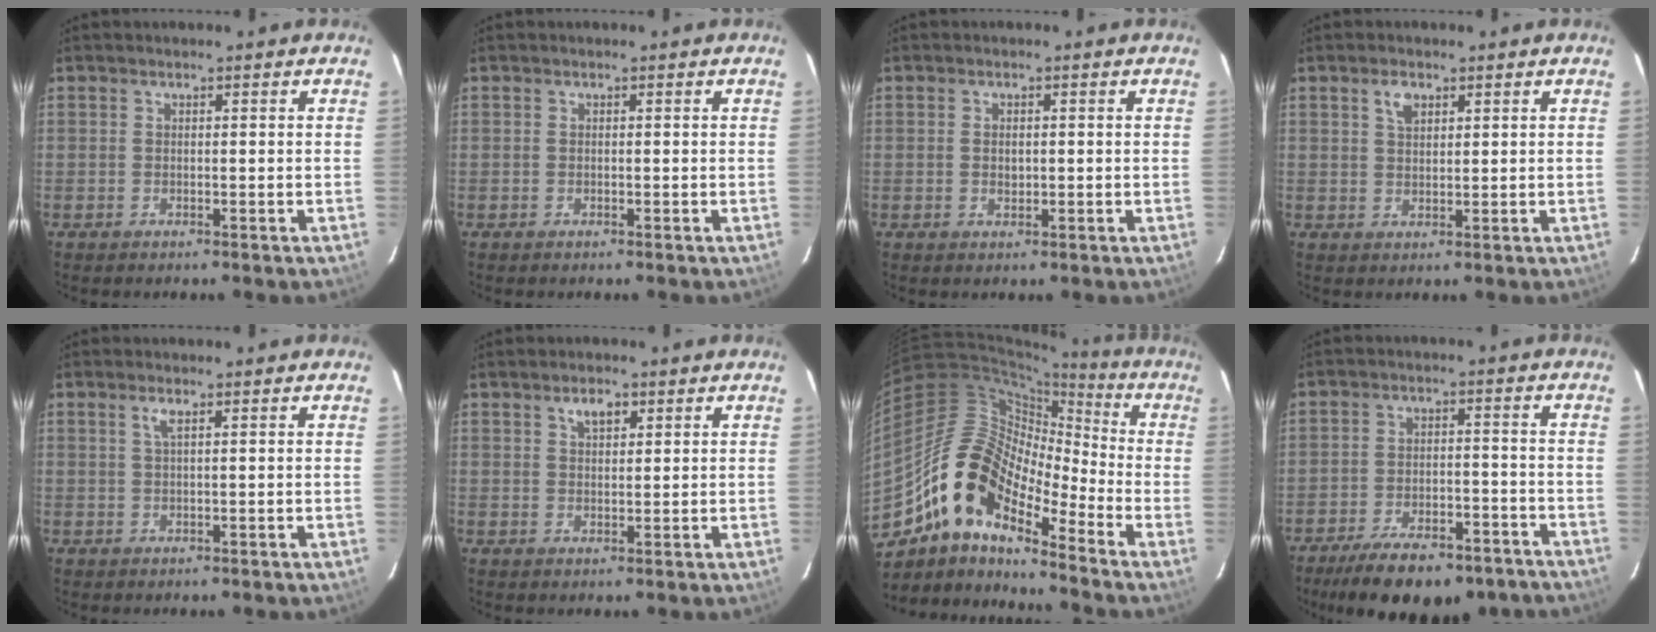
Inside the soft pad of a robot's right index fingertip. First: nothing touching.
{"total": 0.0}
{"total": 1.8, "force": [0.0, 1.3, 1.3], "torque": [-0.021, 0.002, 0.000]}
{"total": 3.1, "force": [1.6, 1.8, 1.9], "torque": [-0.033, 0.008, 0.031]}
{"total": 1.5, "force": [0.7, 0.1, 1.4], "torque": [-0.028, 0.003, 0.013]}
{"total": 2.8, "force": [1.6, 1.4, 1.8], "torque": [-0.028, 0.006, 0.028]}
{"total": 15.5, "force": [-10.7, 6.0, 9.5], "torque": [-0.162, 0.005, -0.217]}
{"total": 18.5, "force": [-14.5, 6.7, 9.3], "torque": [-0.179, -0.015, -0.195]}